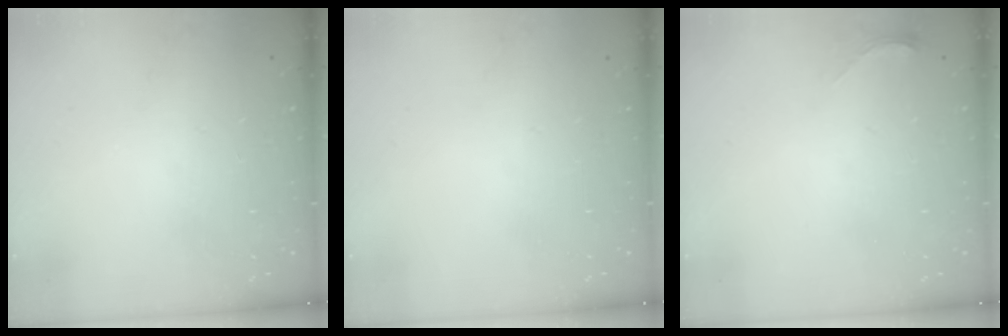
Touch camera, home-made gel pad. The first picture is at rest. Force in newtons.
{"total": 0.0}
{"total": 3.3, "press": 3.2, "slide": 0.7}